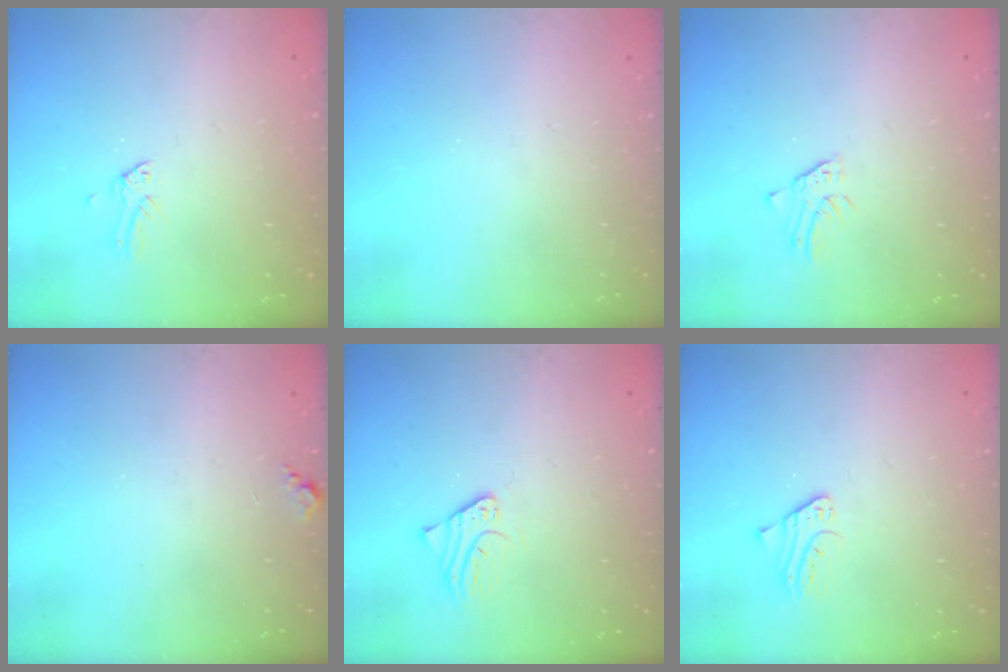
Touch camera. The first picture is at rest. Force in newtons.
{"total": 0.0}
{"total": 1.2, "press": 1.2, "slide": 0.2}
{"total": 5.4, "press": 5.4, "slide": 0.6}
{"total": 2.2, "press": 2.2, "slide": 0.3}
{"total": 2.2, "press": 2.2, "slide": 0.2}